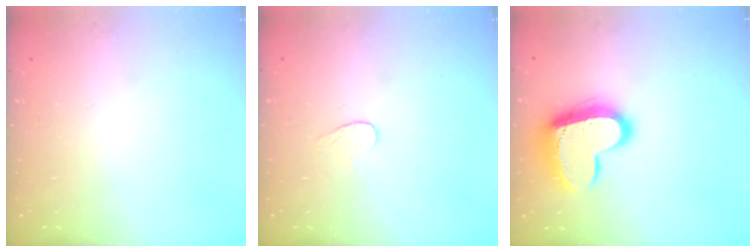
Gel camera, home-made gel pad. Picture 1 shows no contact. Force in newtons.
{"total": 3.4, "press": 3.4, "slide": 0.3}
{"total": 16.6, "press": 16.5, "slide": 1.4}